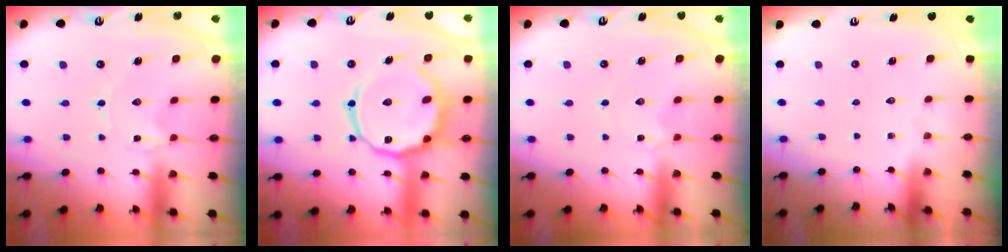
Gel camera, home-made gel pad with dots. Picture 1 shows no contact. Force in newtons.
{"total": 14.5, "press": 14.4, "slide": 1.6}
{"total": 1.8, "press": 1.8, "slide": 0.3}
{"total": 0.0}